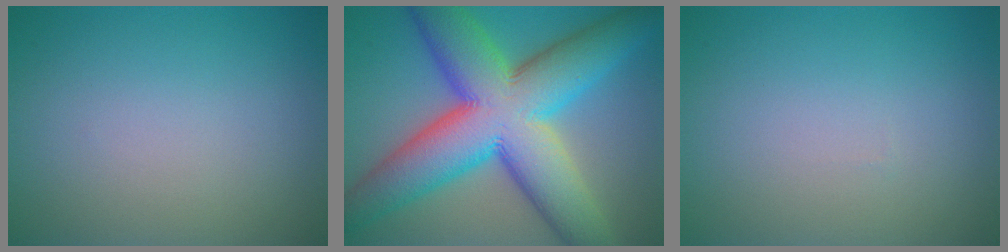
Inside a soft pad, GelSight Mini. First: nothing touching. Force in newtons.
{"total": 15.4, "press": 15.4, "slide": 0.1}
{"total": 0.0}